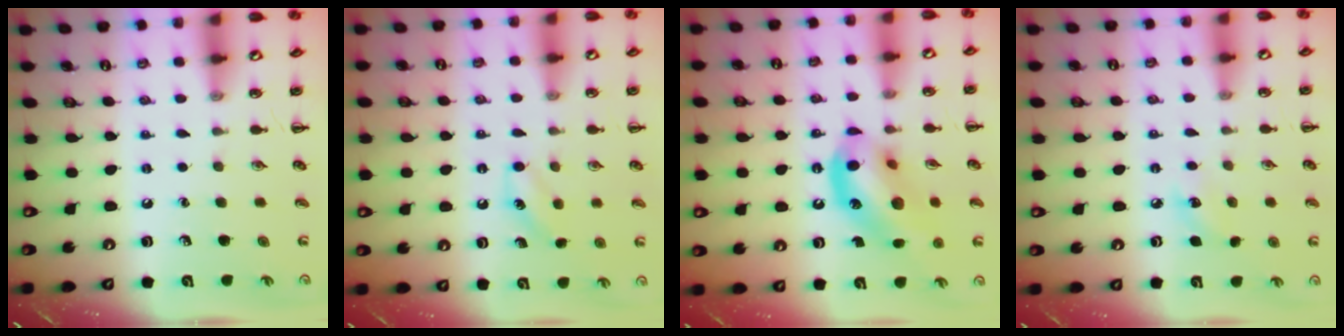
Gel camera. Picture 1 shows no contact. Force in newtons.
{"total": 7.9, "press": 7.7, "slide": 1.9}
{"total": 15.0, "press": 14.7, "slide": 2.8}
{"total": 6.3, "press": 6.1, "slide": 1.8}